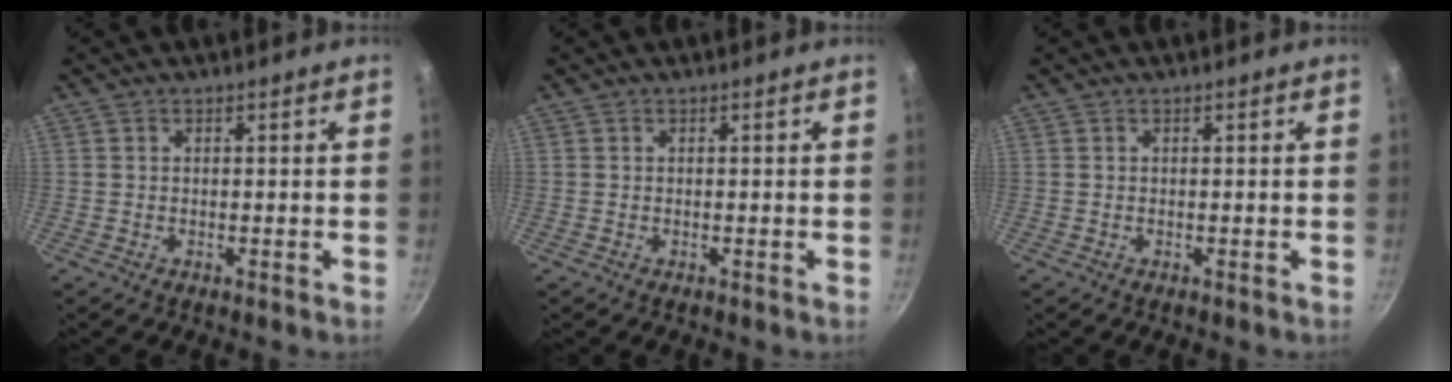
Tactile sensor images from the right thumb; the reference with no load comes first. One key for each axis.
{"total": 0.0}
{"total": 0.0}